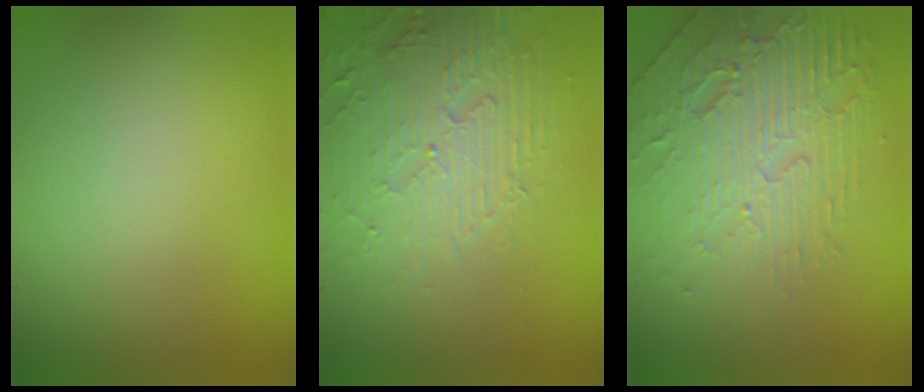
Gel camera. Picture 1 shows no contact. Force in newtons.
{"total": 4.1, "press": 4.1, "slide": 0.4}
{"total": 6.2, "press": 4.6, "slide": 4.1}